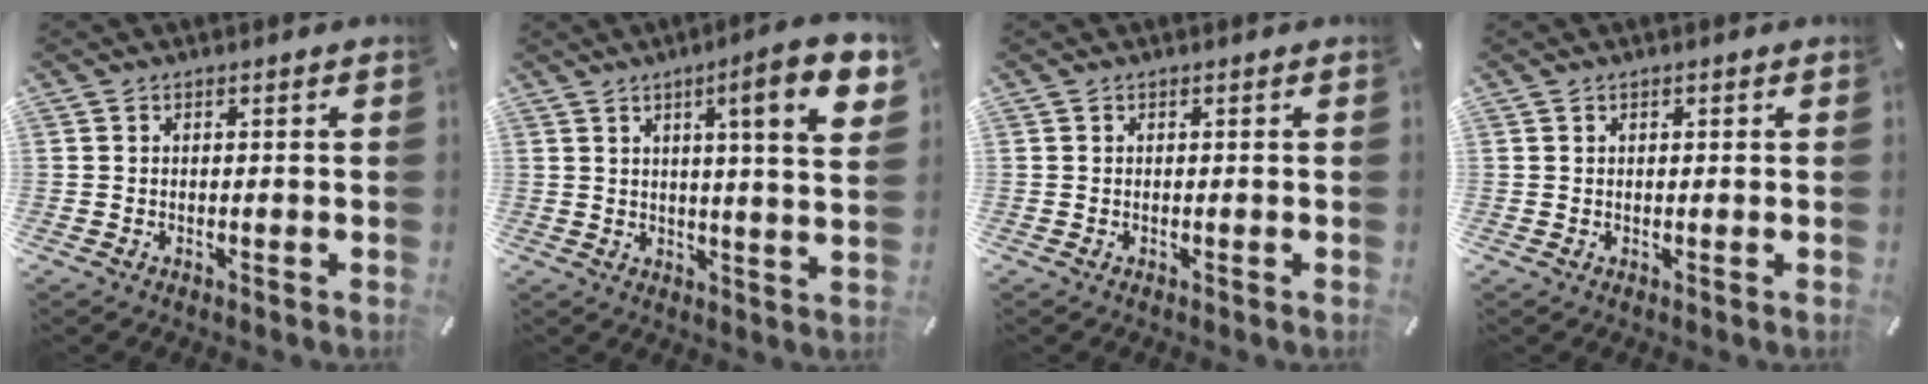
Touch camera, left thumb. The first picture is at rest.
{"total": 13.6, "force": [5.8, 1.7, 12.1], "torque": [-0.178, -0.023, 0.082]}
{"total": 0.0}
{"total": 0.7, "force": [0.3, 0.4, 0.5], "torque": [-0.010, 0.004, 0.003]}